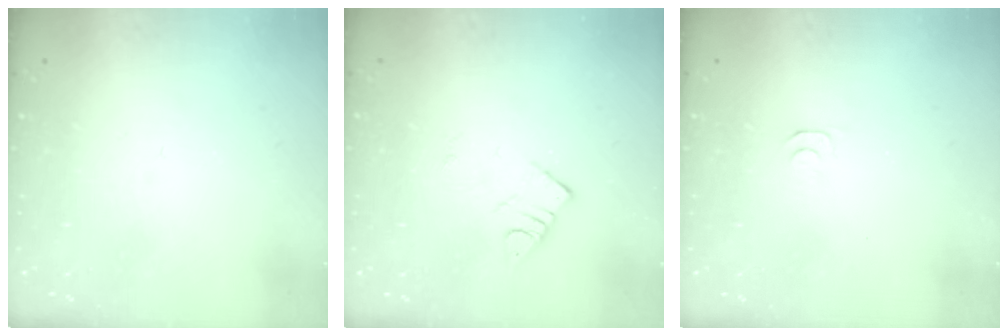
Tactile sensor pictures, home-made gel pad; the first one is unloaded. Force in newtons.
{"total": 2.8, "press": 2.7, "slide": 0.3}
{"total": 3.5, "press": 3.4, "slide": 0.4}